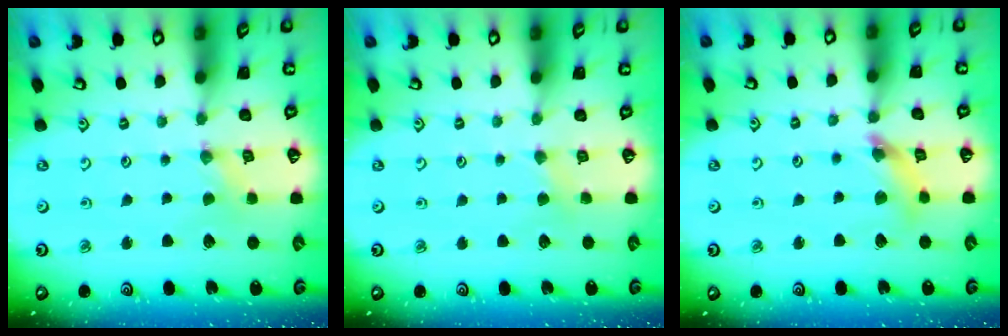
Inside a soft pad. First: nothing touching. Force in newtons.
{"total": 2.1, "press": 2.1, "slide": 0.3}
{"total": 8.0, "press": 7.9, "slide": 0.8}